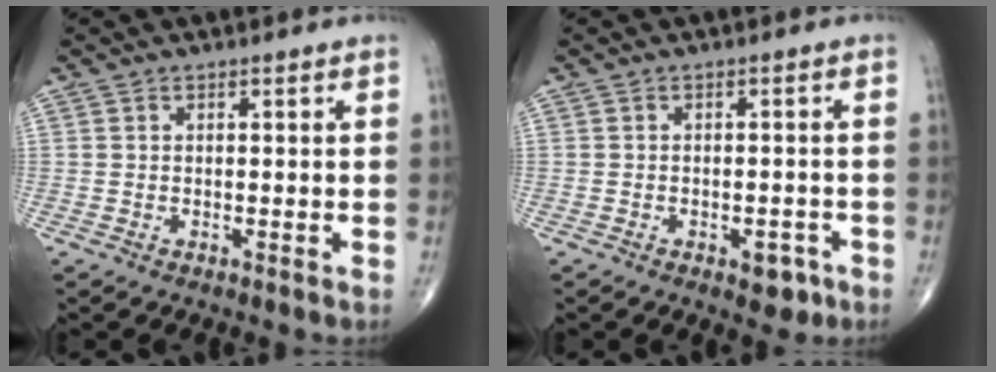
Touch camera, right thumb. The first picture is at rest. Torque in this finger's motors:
{"motor_torque": [0.73, 0.53, -0.03, -0.52, 0.06]}